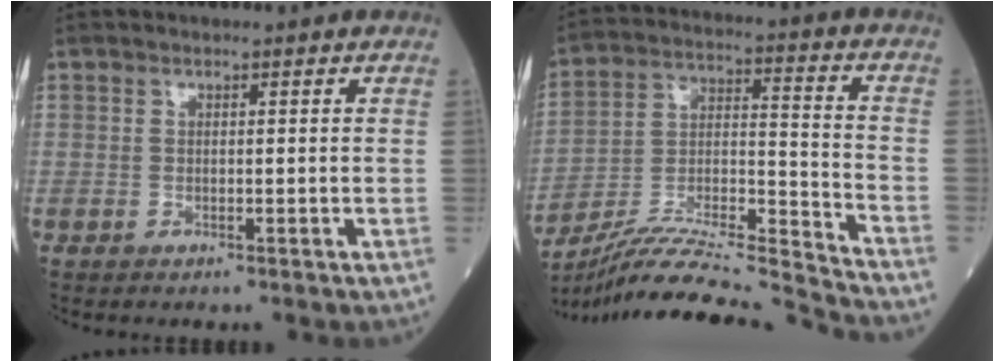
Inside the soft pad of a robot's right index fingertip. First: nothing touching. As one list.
[{"total": 20.9, "force": [-19.9, -1.9, 6.3], "torque": [-0.129, -0.006, -0.336]}]